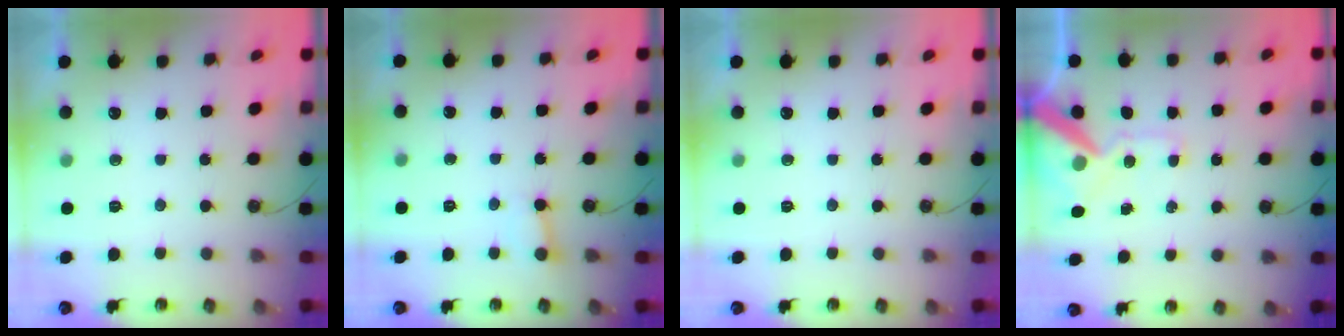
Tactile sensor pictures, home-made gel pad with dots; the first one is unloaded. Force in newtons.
{"total": 2.7, "press": 2.7, "slide": 0.3}
{"total": 0.0}
{"total": 13.1, "press": 12.9, "slide": 2.2}